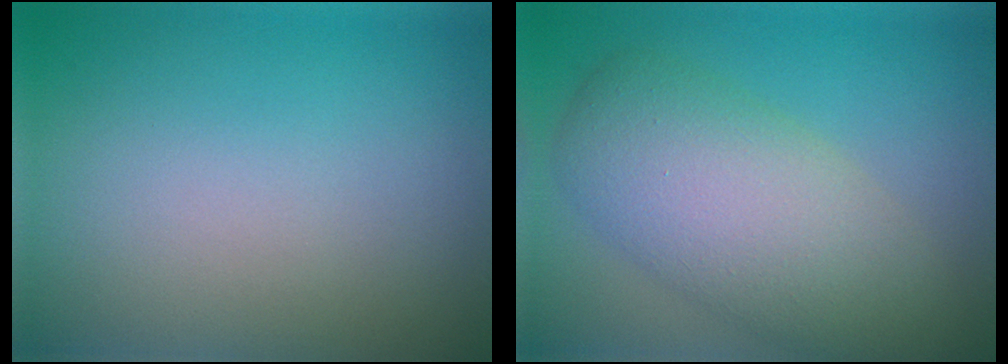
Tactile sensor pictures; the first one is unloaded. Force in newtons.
{"total": 7.4, "press": 7.4, "slide": 0.6}